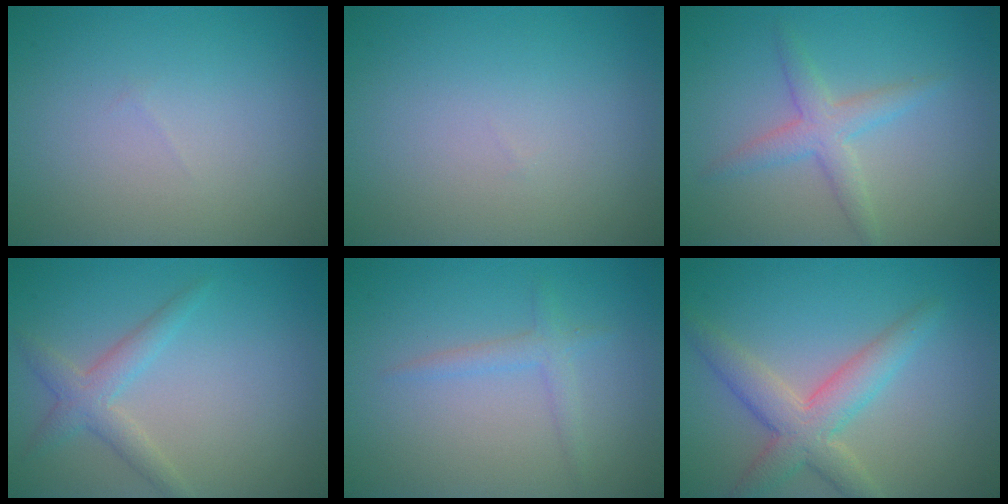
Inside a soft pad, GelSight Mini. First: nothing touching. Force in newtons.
{"total": 0.0}
{"total": 2.7, "press": 2.7, "slide": 0.0}
{"total": 2.6, "press": 2.6, "slide": 0.0}
{"total": 1.5, "press": 1.5, "slide": 0.1}
{"total": 4.6, "press": 4.6, "slide": 0.4}